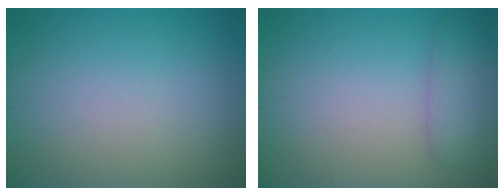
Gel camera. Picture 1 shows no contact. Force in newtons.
{"total": 2.3, "press": 2.3, "slide": 0.1}